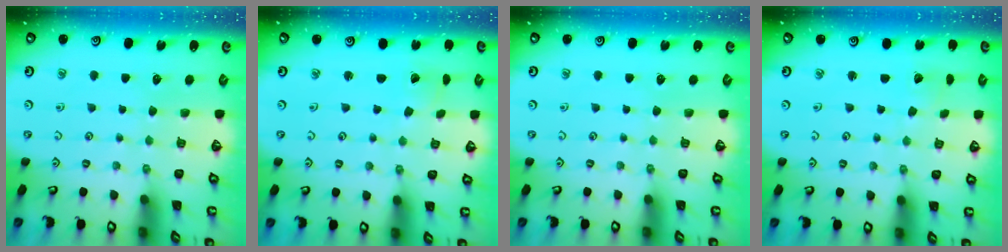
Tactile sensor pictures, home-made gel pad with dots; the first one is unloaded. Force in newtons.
{"total": 1.7, "press": 1.7, "slide": 0.1}
{"total": 0.0}
{"total": 1.3, "press": 1.3, "slide": 0.0}